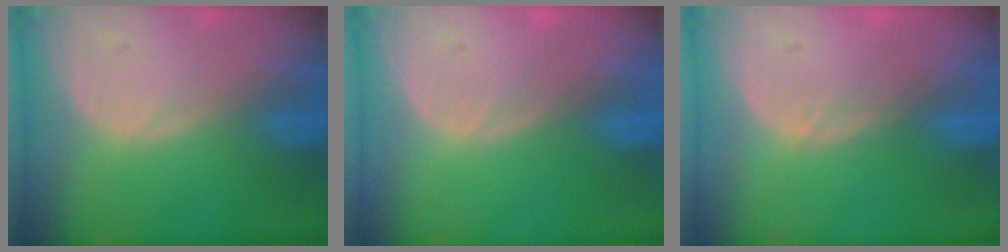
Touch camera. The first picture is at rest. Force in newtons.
{"total": 0.0}
{"total": 0.8, "press": 0.7, "slide": 0.1}